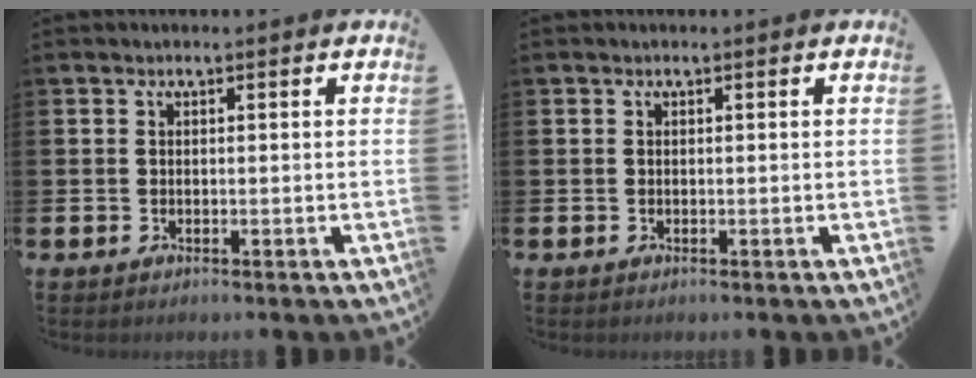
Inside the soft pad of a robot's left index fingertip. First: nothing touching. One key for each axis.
{"total": 0.0}